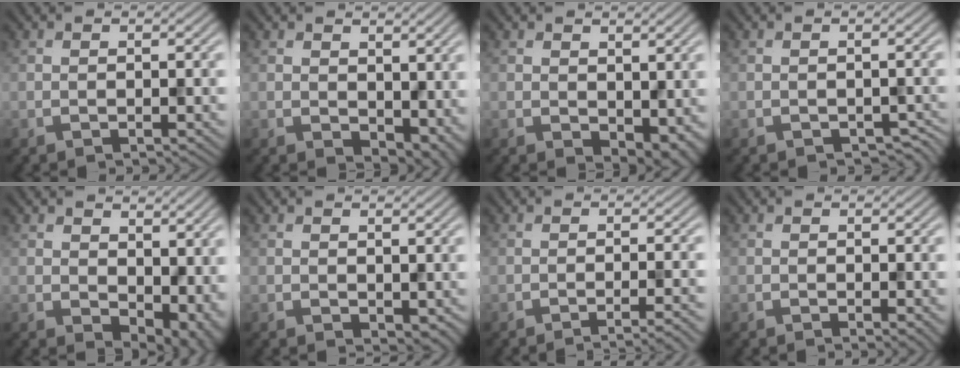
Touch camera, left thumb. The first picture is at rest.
{"total": 6.2, "force": [1.5, 4.2, 4.3], "torque": [-0.076, -0.025, 0.042]}
{"total": 4.0, "force": [0.6, 2.6, 3.1], "torque": [-0.049, -0.014, 0.016]}
{"total": 1.5, "force": [-1.2, 0.9, 0.6], "torque": [-0.010, -0.012, -0.012]}
{"total": 8.3, "force": [1.3, 5.5, 6.1], "torque": [-0.096, -0.025, 0.037]}
{"total": 1.4, "force": [0.5, 1.0, 0.9], "torque": [-0.016, -0.007, 0.013]}
{"total": 3.7, "force": [-2.1, 0.5, 2.9], "torque": [-0.036, 0.008, -0.045]}
{"total": 1.0, "force": [-0.1, 0.1, 1.0], "torque": [-0.013, -0.006, -0.004]}